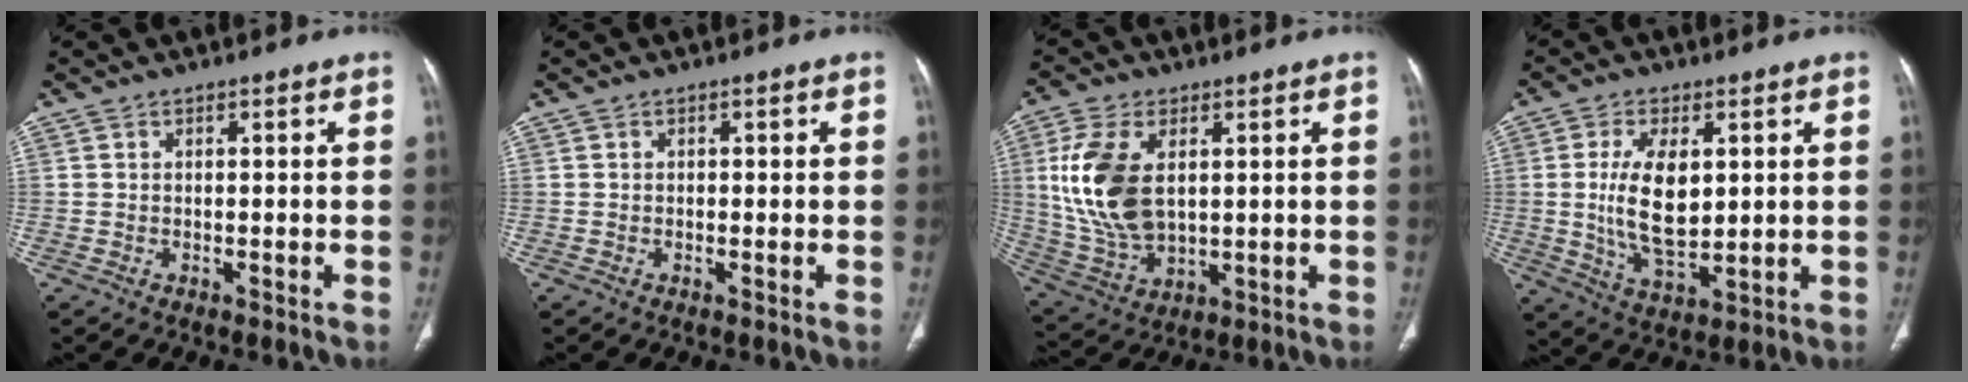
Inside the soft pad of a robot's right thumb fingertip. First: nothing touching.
{"total": 0.0}
{"total": 14.9, "force": [2.8, 8.7, 11.8], "torque": [-0.244, -0.010, 0.066]}
{"total": 11.8, "force": [1.5, 6.0, 10.1], "torque": [-0.177, -0.019, 0.037]}